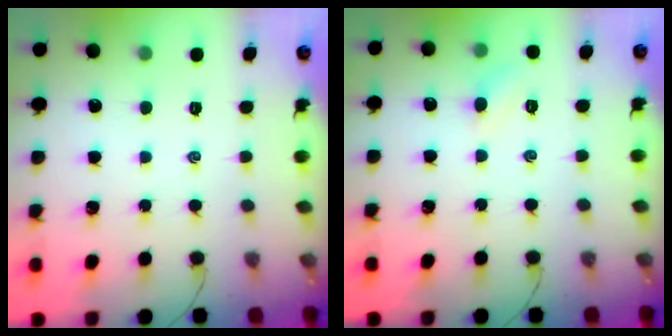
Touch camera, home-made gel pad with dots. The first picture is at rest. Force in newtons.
{"total": 4.6, "press": 4.4, "slide": 1.3}